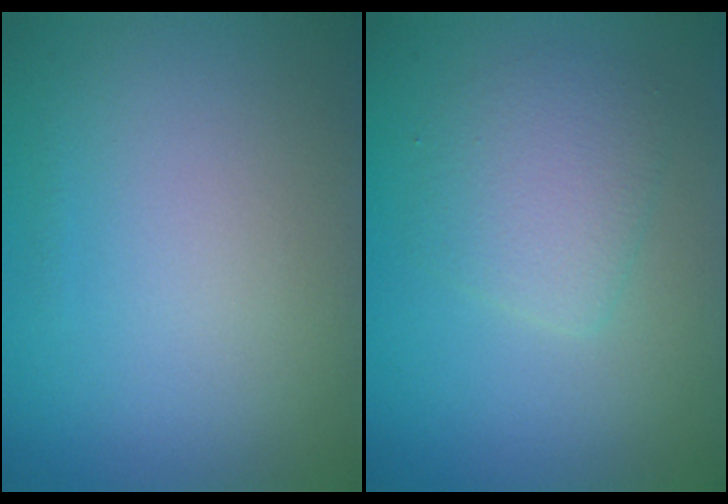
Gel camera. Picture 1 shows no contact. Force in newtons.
{"total": 2.8, "press": 2.8, "slide": 0.1}